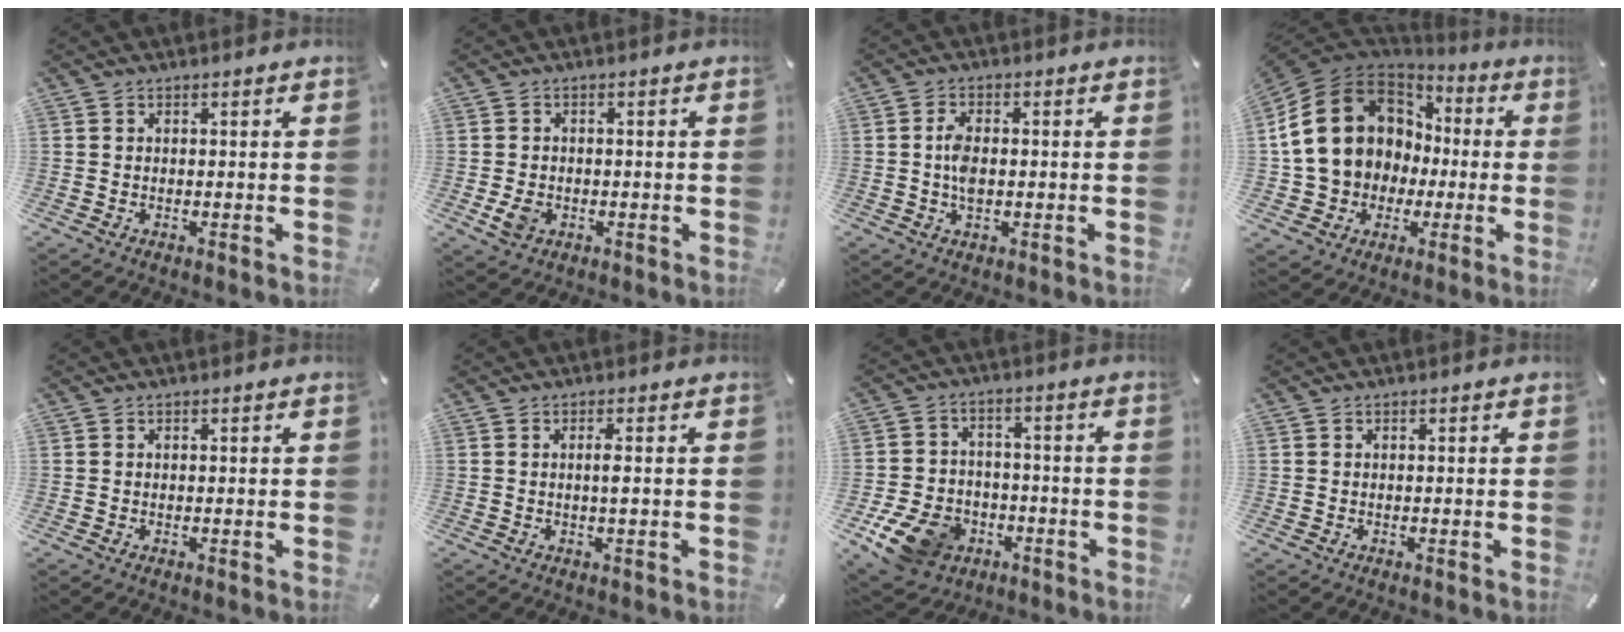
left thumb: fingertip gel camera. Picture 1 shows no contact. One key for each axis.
{"total": 3.8, "fx": -0.9, "fy": 3.1, "fz": 2.0, "tx": -0.037, "ty": -0.003, "tz": -0.018}
{"total": 4.4, "fx": -0.2, "fy": 2.5, "fz": 3.7, "tx": -0.084, "ty": 0.001, "tz": -0.008}
{"total": 19.1, "fx": 1.5, "fy": 16.8, "fz": 9.0, "tx": -0.185, "ty": 0.003, "tz": 0.042}
{"total": 0.0}
{"total": 2.2, "fx": 0.1, "fy": 0.3, "fz": 2.1, "tx": -0.043, "ty": -0.004, "tz": 0.001}
{"total": 12.3, "fx": -5.7, "fy": 9.2, "fz": 5.8, "tx": -0.118, "ty": 0.039, "tz": -0.098}
{"total": 0.0}